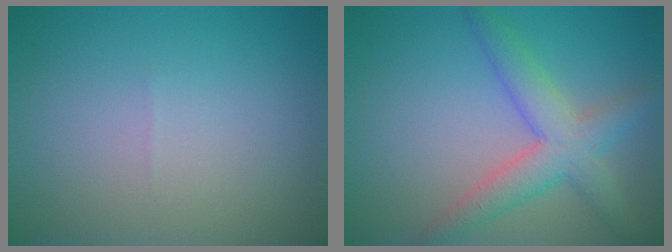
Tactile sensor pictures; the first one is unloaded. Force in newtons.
{"total": 4.5, "press": 4.5, "slide": 0.2}